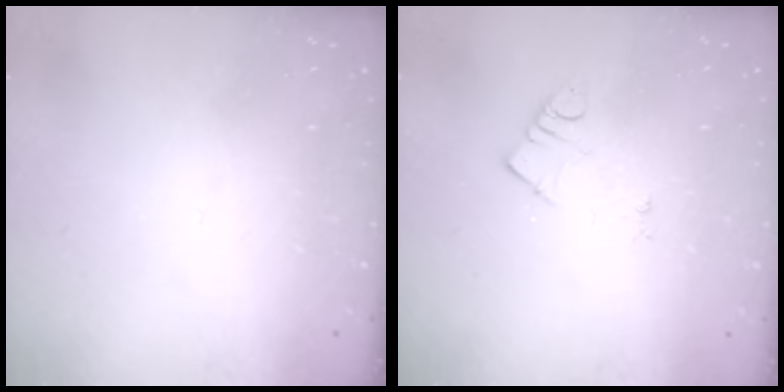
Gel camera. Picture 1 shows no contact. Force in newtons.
{"total": 3.8, "press": 3.8, "slide": 0.5}